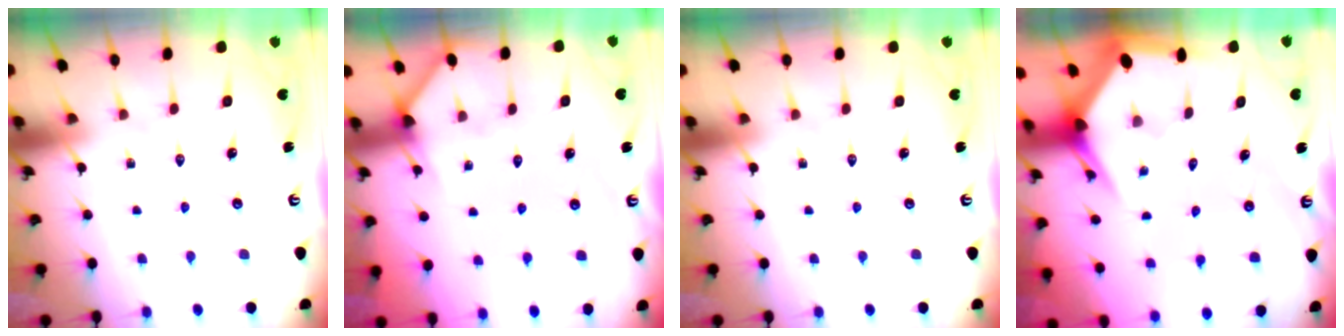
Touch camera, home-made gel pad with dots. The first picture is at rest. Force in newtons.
{"total": 4.3, "press": 4.3, "slide": 0.5}
{"total": 0.0}
{"total": 4.1, "press": 4.0, "slide": 0.5}